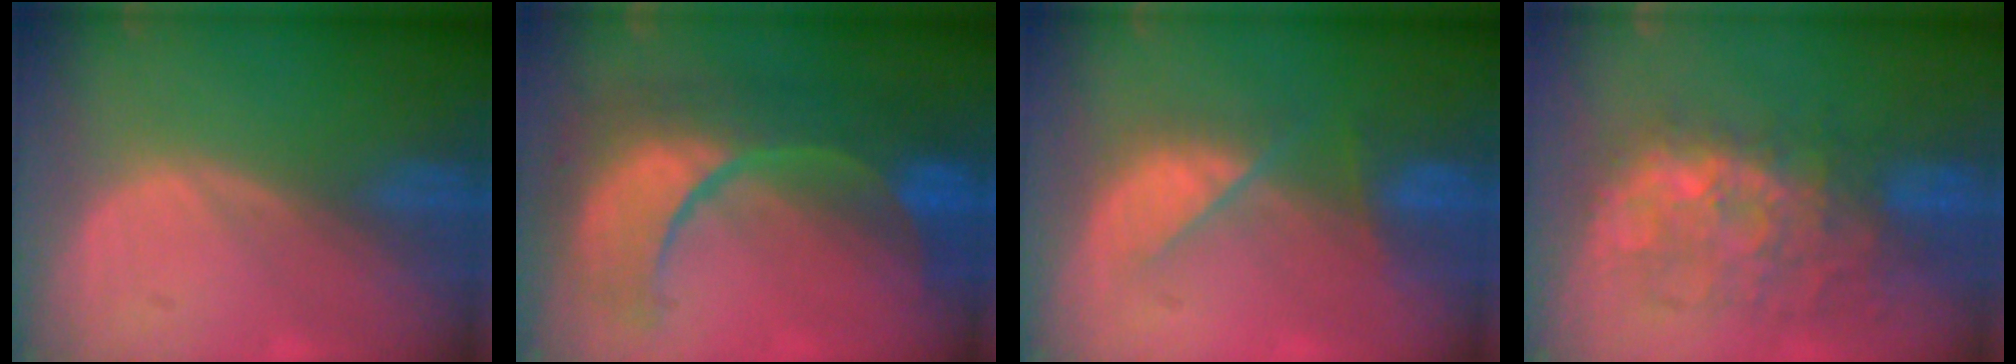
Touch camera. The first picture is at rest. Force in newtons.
{"total": 11.9, "press": 11.8, "slide": 1.4}
{"total": 5.1, "press": 5.1, "slide": 0.8}
{"total": 9.6, "press": 9.3, "slide": 2.3}